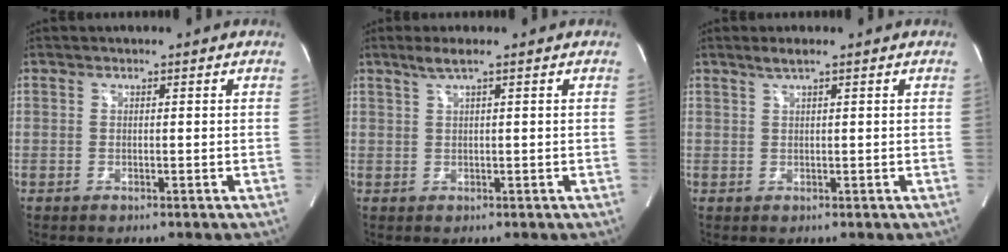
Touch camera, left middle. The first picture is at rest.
{"total": 2.2, "force": [1.4, -0.2, 1.7], "torque": [-0.044, 0.008, 0.032]}
{"total": 1.7, "force": [1.2, -0.1, 1.1], "torque": [-0.028, 0.006, 0.026]}